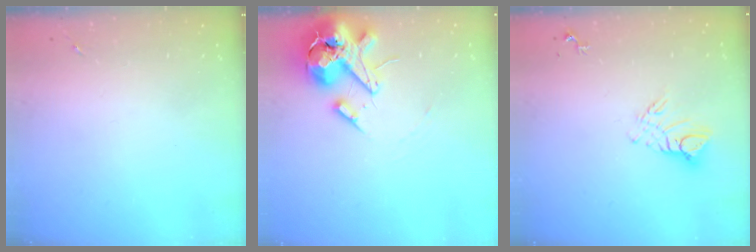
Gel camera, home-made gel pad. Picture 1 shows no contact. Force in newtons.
{"total": 16.2, "press": 16.0, "slide": 2.7}
{"total": 8.7, "press": 8.6, "slide": 0.9}